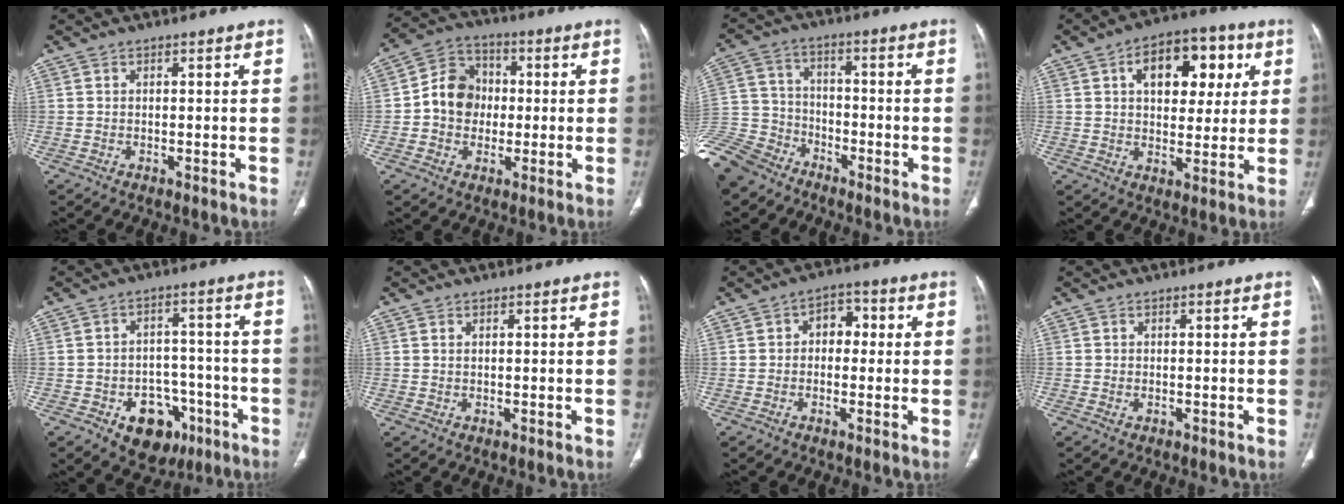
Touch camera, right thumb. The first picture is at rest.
{"total": 9.8, "force": [-0.3, 8.6, 4.8], "torque": [-0.053, 0.026, -0.017]}
{"total": 13.7, "force": [-10.4, 8.3, 3.3], "torque": [-0.086, 0.042, -0.201]}
{"total": 14.8, "force": [4.9, 8.9, 10.7], "torque": [-0.107, 0.005, 0.073]}
{"total": 11.6, "force": [-5.6, 8.3, 5.9], "torque": [-0.043, 0.043, -0.070]}
{"total": 0.5, "force": [0.3, 0.2, 0.4], "torque": [-0.011, 0.005, 0.007]}
{"total": 5.2, "force": [0.5, 3.8, 3.6], "torque": [-0.025, 0.018, -0.002]}
{"total": 0.7, "force": [-0.3, 0.5, 0.5], "torque": [-0.012, 0.004, -0.001]}